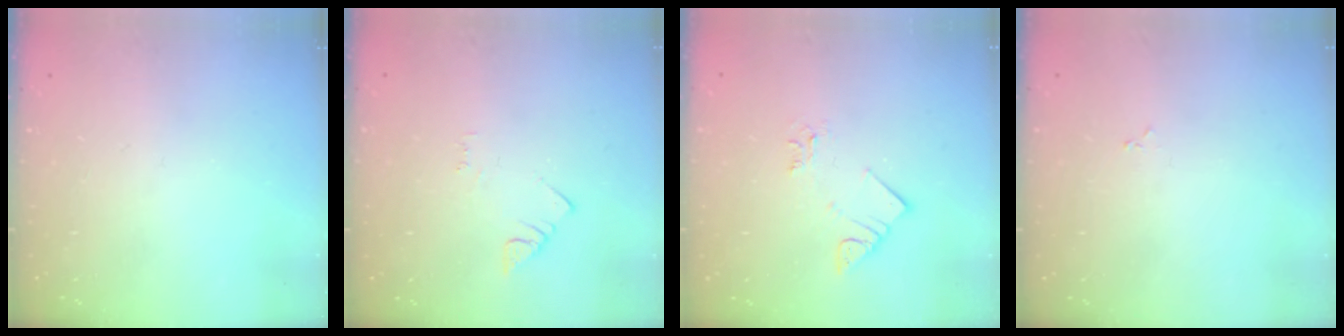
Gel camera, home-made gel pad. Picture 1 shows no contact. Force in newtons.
{"total": 1.5, "press": 1.5, "slide": 0.3}
{"total": 3.0, "press": 3.0, "slide": 0.0}
{"total": 1.9, "press": 1.9, "slide": 0.3}